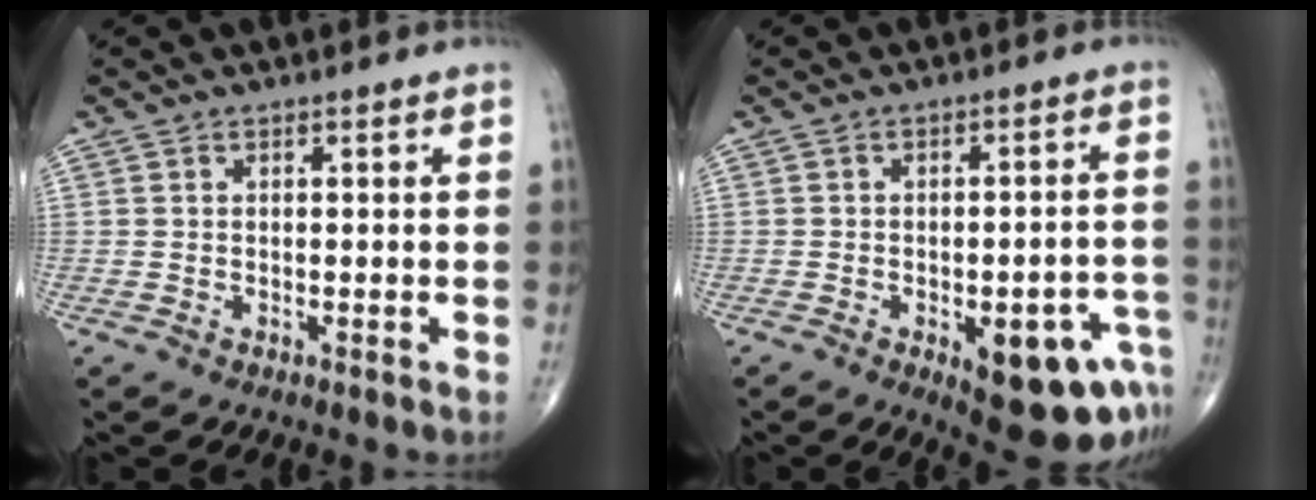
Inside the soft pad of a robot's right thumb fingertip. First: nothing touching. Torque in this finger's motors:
{"motor_torque": [1.59, 1.42, 0.51, -0.71, 0.26]}